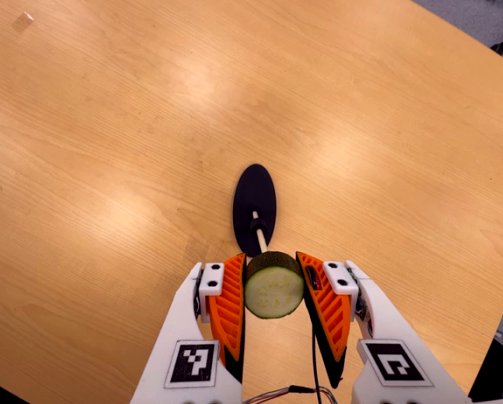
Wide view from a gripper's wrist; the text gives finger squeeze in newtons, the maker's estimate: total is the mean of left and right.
{"total": 10.8, "left": 10.2, "right": 11.4}